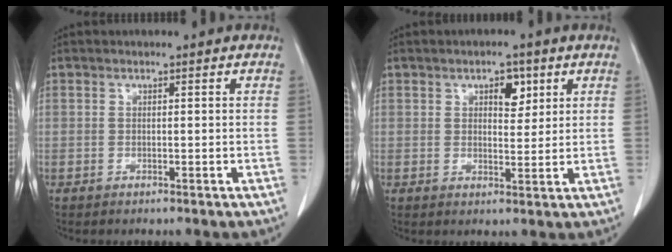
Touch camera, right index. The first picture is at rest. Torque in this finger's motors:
{"motor_torque": [0.10, 0.12, 0.06, 0.02]}